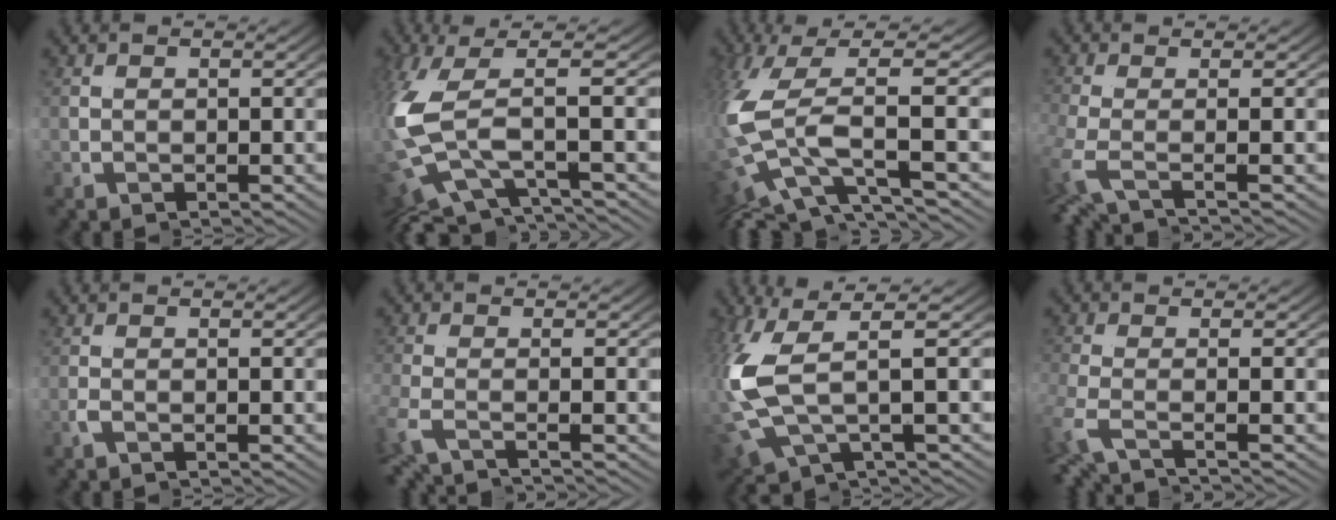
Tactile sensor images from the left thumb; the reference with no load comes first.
{"total": 4.6, "force": [-1.5, -0.8, 4.3], "torque": [-0.145, -0.001, -0.007]}
{"total": 6.1, "force": [-1.0, 0.5, 6.0], "torque": [-0.183, -0.014, 0.003]}
{"total": 1.9, "force": [0.7, -1.6, 0.8], "torque": [-0.022, 0.004, 0.006]}
{"total": 1.1, "force": [-0.5, -0.4, -0.9], "torque": [0.004, 0.001, -0.014]}
{"total": 2.2, "force": [-1.4, -1.7, 0.3], "torque": [-0.016, -0.004, -0.026]}
{"total": 4.2, "force": [-0.1, 1.0, 4.1], "torque": [-0.137, -0.002, 0.011]}
{"total": 1.5, "force": [-0.1, -1.3, 0.8], "torque": [-0.028, 0.002, -0.007]}